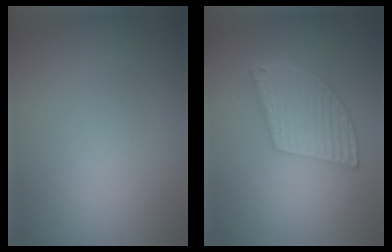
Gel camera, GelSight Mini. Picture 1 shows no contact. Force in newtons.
{"total": 5.7, "press": 4.0, "slide": 4.0}